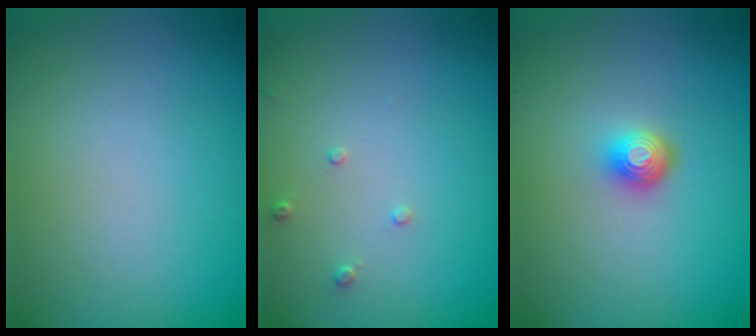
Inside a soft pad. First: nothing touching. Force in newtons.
{"total": 0.8, "press": 0.8, "slide": 0.2}
{"total": 1.9, "press": 1.4, "slide": 1.2}